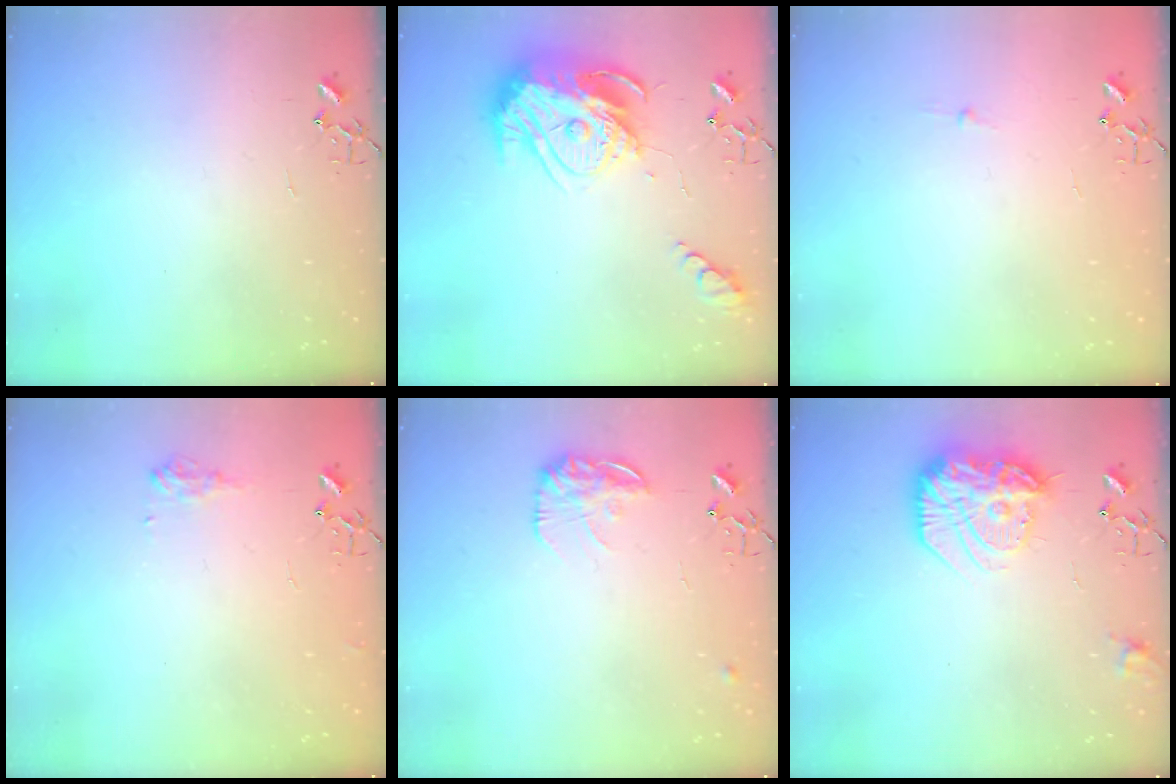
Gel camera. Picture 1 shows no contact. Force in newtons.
{"total": 19.3, "press": 19.2, "slide": 1.7}
{"total": 2.8, "press": 2.8, "slide": 0.3}
{"total": 7.7, "press": 7.6, "slide": 1.0}
{"total": 12.3, "press": 12.2, "slide": 0.6}
{"total": 22.2, "press": 22.1, "slide": 1.5}